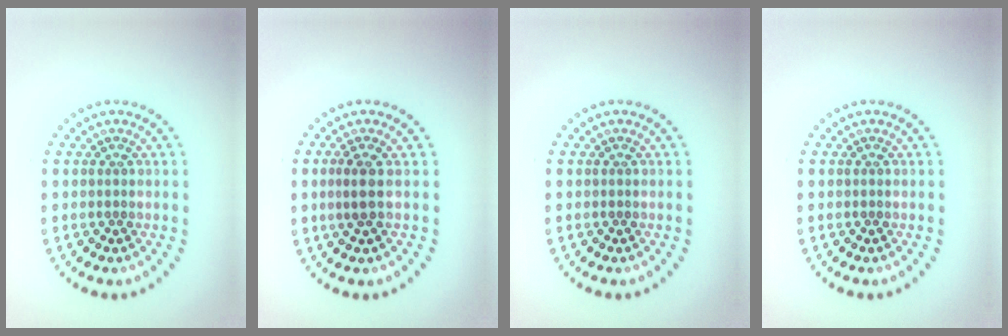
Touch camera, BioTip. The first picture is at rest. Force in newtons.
{"total": 1.6, "press": 1.3, "slide": 0.9}
{"total": 0.0}
{"total": 0.0}